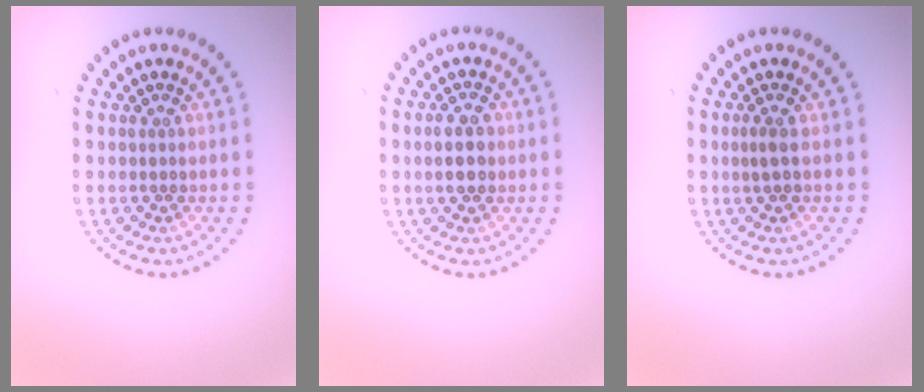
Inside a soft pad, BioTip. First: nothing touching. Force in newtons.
{"total": 2.8, "press": 2.8, "slide": 0.1}
{"total": 0.9, "press": 0.7, "slide": 0.6}